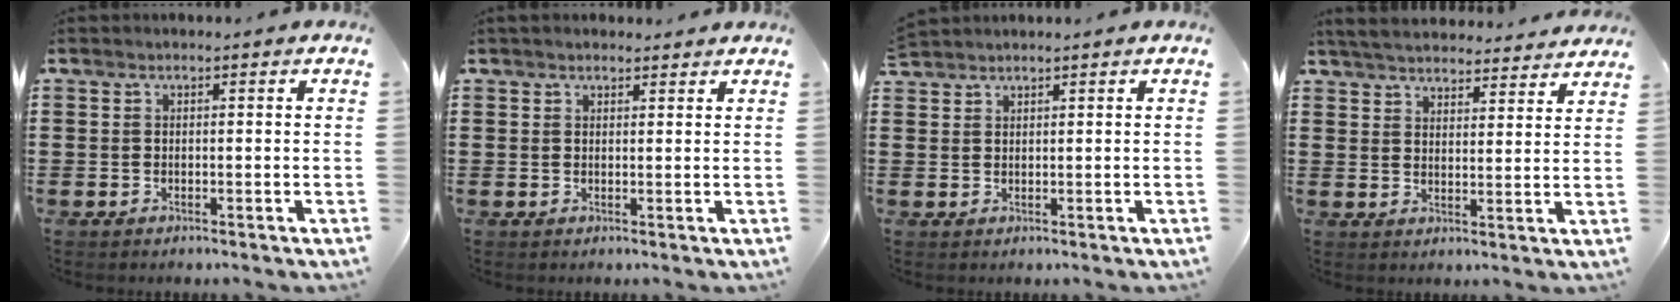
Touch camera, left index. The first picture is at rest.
{"total": 1.5, "force": [1.4, 0.3, 0.3], "torque": [-0.008, 0.002, 0.028]}
{"total": 1.5, "force": [1.5, 0.3, -0.2], "torque": [0.000, 0.001, 0.030]}
{"total": 4.8, "force": [4.7, 0.2, 0.9], "torque": [-0.035, -0.024, 0.085]}